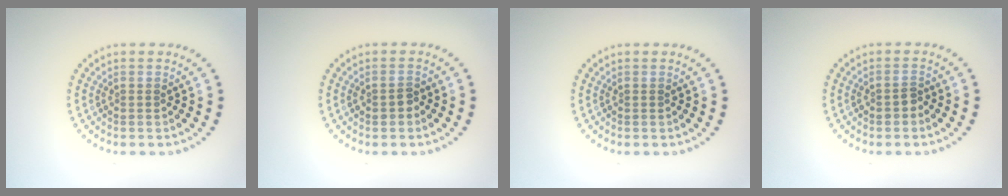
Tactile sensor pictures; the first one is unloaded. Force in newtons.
{"total": 1.1, "press": 1.1, "slide": 0.2}
{"total": 0.0}
{"total": 1.1, "press": 1.1, "slide": 0.4}